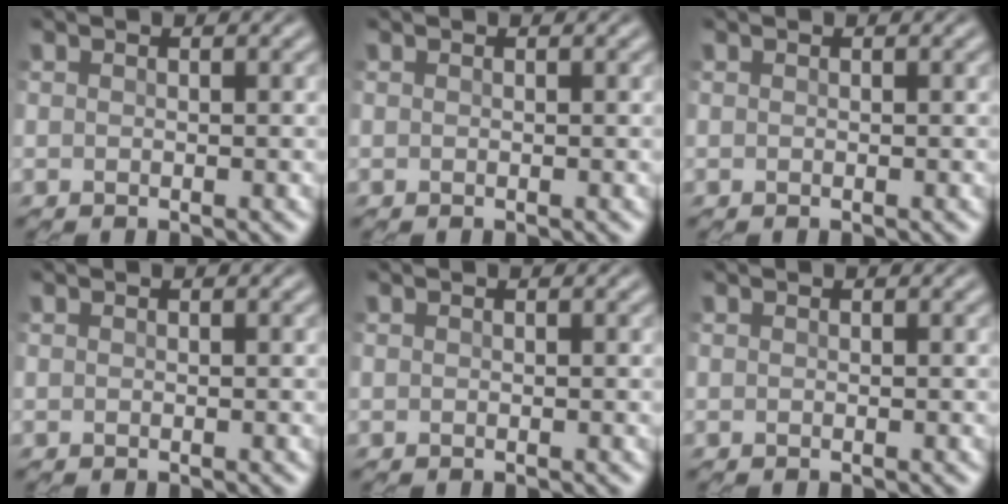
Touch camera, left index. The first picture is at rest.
{"total": 0.0}
{"total": 0.0}
{"total": 0.0}
{"total": 0.0}
{"total": 0.0}